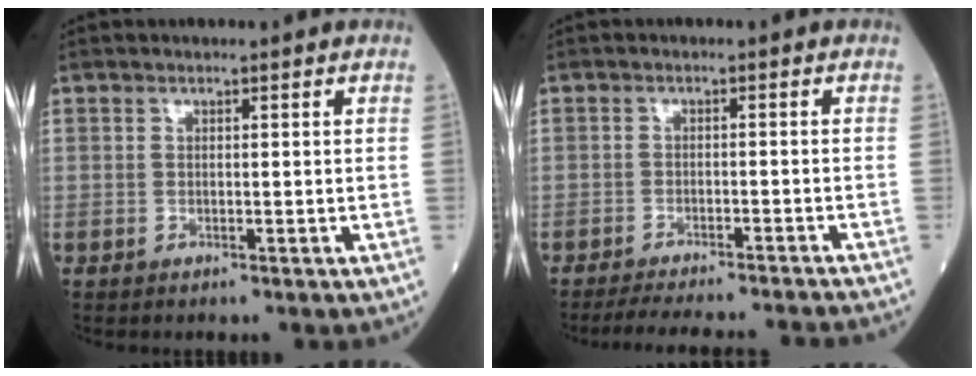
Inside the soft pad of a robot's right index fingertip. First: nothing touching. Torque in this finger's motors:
{"motor_torque": [-0.42, -0.48, 0.18, 0.05]}